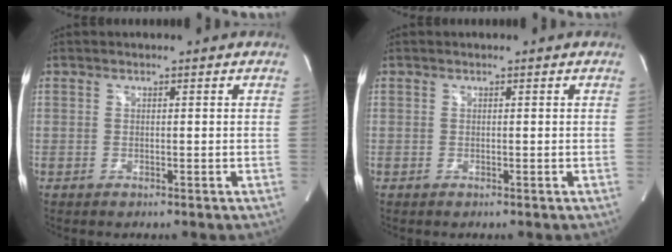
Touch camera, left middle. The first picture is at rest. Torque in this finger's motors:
{"motor_torque": [-0.02, 0.00, 0.04, 0.00]}